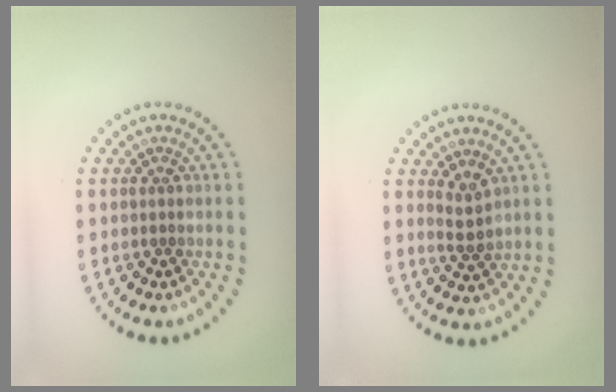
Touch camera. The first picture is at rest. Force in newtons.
{"total": 1.7, "press": 1.5, "slide": 0.8}